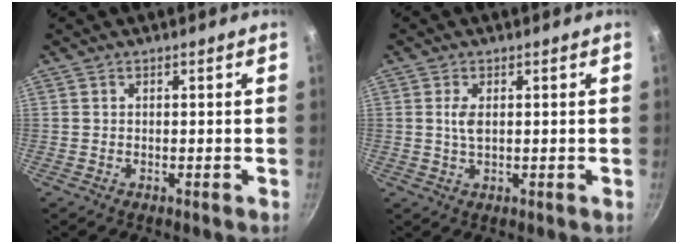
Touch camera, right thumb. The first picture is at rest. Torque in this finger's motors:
{"motor_torque": [0.62, 1.20, 0.64, 0.67, 0.03]}